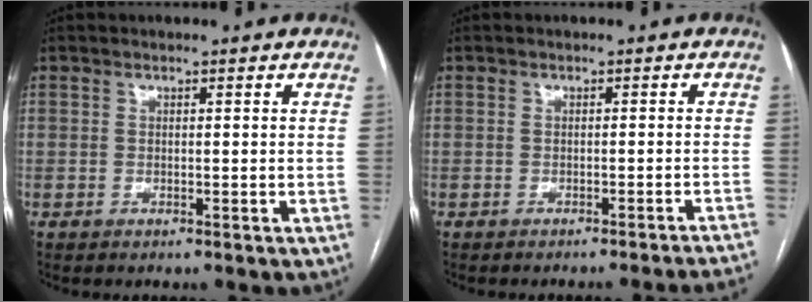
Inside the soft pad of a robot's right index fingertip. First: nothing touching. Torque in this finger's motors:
{"motor_torque": [0.32, -0.48, 0.06, 0.04]}